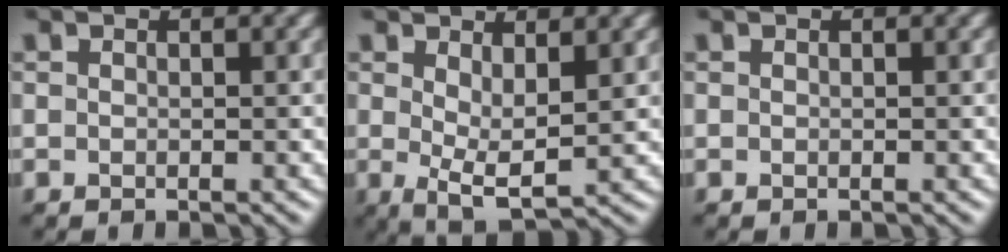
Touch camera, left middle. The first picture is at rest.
{"total": 3.5, "force": [1.0, 1.1, 3.2], "torque": [-0.053, -0.010, 0.020]}
{"total": 0.0}